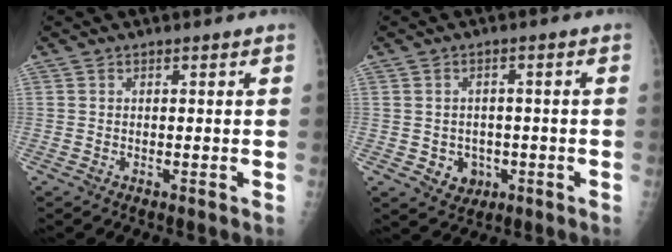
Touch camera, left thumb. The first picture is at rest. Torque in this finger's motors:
{"motor_torque": [-0.08, 0.06, -0.08, 0.01, 0.01]}